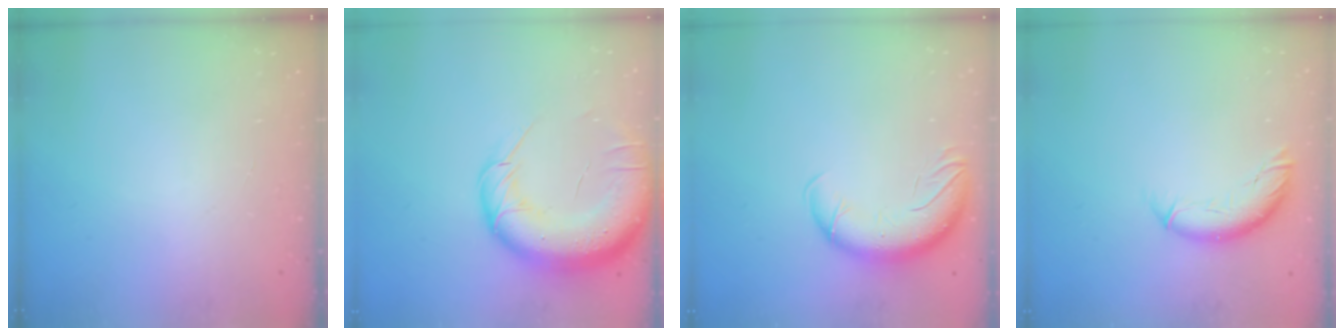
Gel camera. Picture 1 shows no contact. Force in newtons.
{"total": 19.6, "press": 19.1, "slide": 4.2}
{"total": 13.7, "press": 13.2, "slide": 3.6}
{"total": 9.7, "press": 9.6, "slide": 0.9}